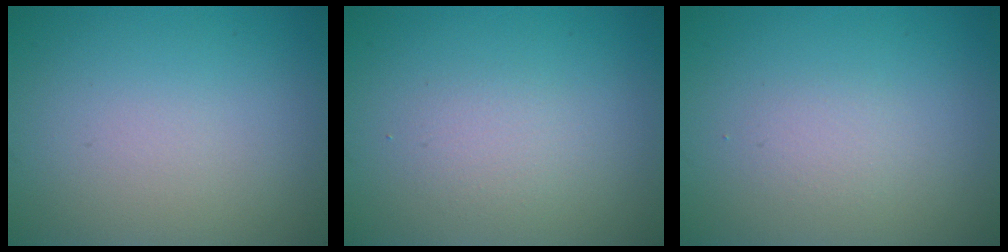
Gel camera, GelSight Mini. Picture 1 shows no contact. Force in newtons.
{"total": 1.4, "press": 1.4, "slide": 0.0}
{"total": 1.1, "press": 1.1, "slide": 0.0}